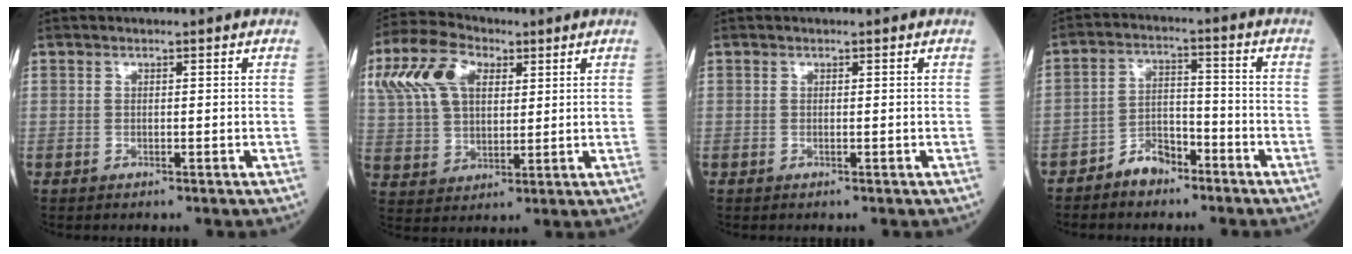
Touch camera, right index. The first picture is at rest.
{"total": 14.4, "force": [6.1, 8.7, 9.8], "torque": [-0.233, 0.035, 0.118]}
{"total": 0.0}
{"total": 5.5, "force": [-4.1, 2.8, 2.3], "torque": [-0.040, 0.015, -0.076]}